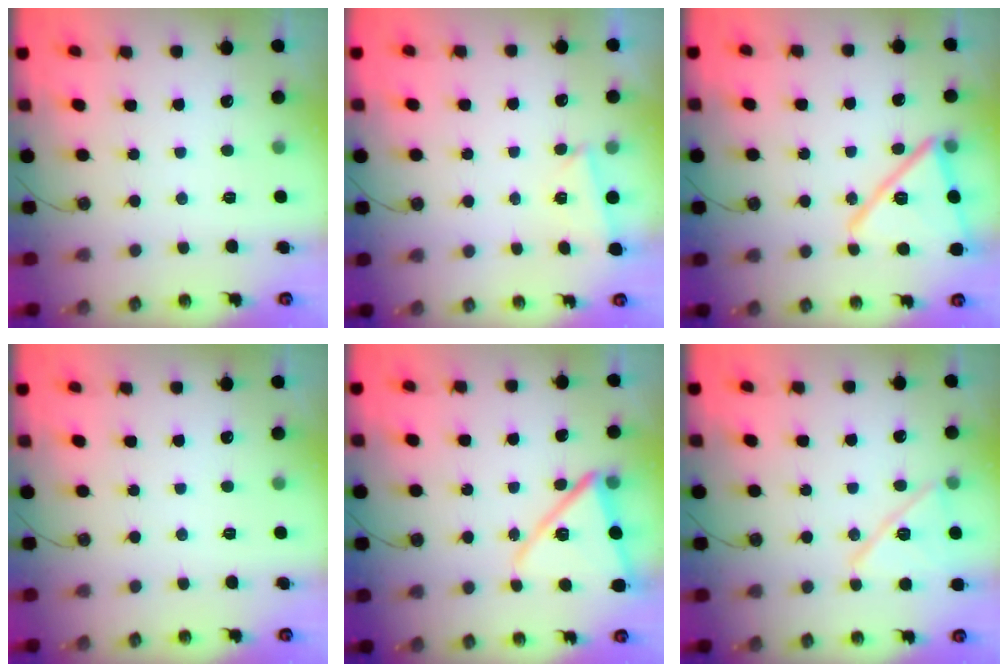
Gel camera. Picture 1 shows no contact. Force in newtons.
{"total": 2.0, "press": 1.9, "slide": 0.7}
{"total": 17.6, "press": 17.6, "slide": 1.1}
{"total": 0.0}
{"total": 13.3, "press": 13.3, "slide": 1.4}
{"total": 13.3, "press": 13.3, "slide": 0.8}